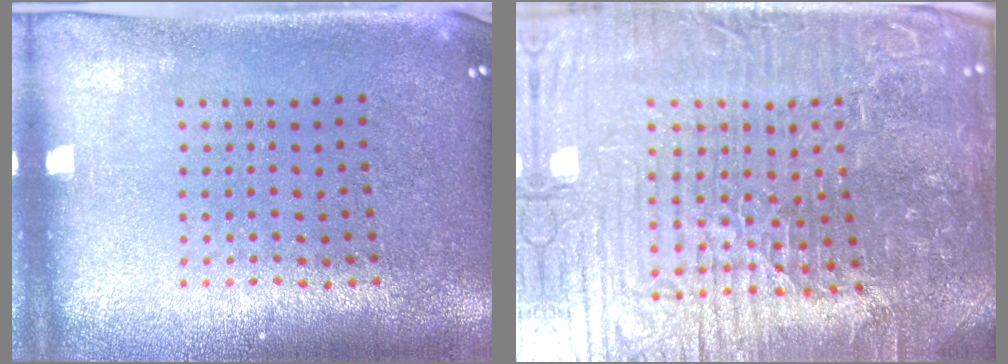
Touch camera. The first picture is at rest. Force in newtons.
{"total": 7.4, "press": 6.7, "slide": 3.1}